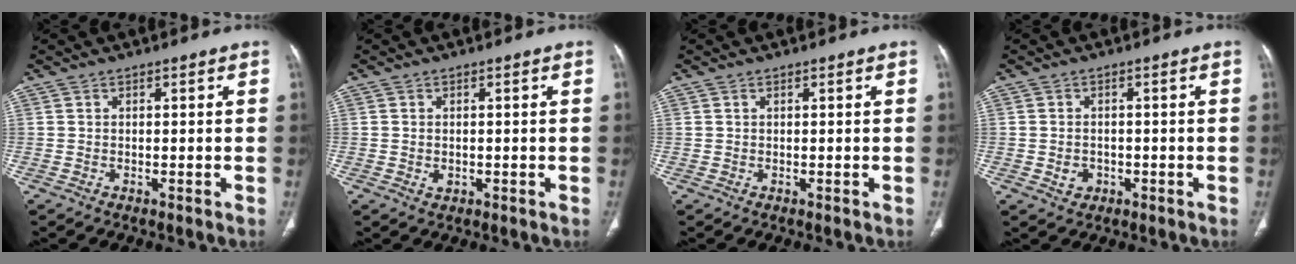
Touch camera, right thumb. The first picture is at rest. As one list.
[{"total": 1.4, "force": [-0.2, 1.1, 0.8], "torque": [-0.013, 0.000, 0.001]}, {"total": 0.0}, {"total": 2.7, "force": [-0.7, 2.3, 1.2], "torque": [-0.015, 0.006, -0.004]}]